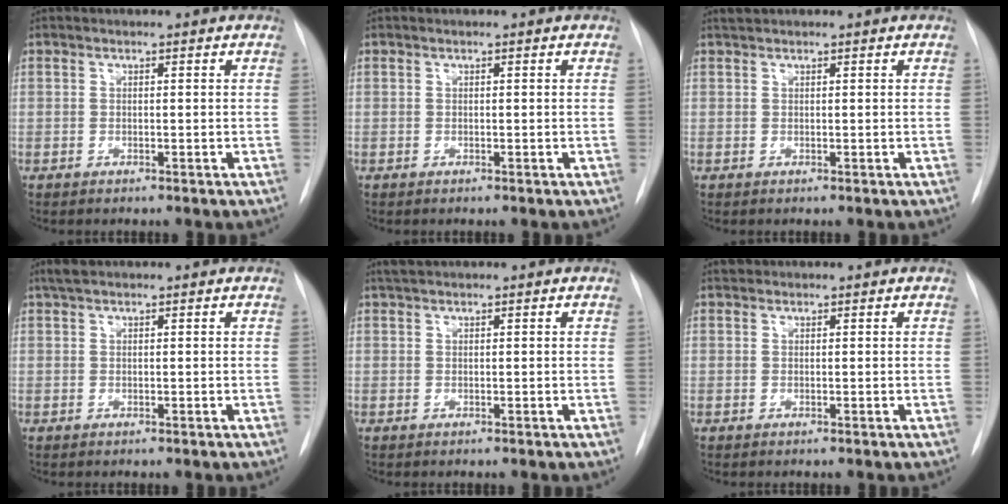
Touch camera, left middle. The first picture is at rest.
{"total": 0.0}
{"total": 0.7, "force": [0.7, -0.1, 0.1], "torque": [-0.009, 0.008, 0.017]}
{"total": 1.7, "force": [1.3, 0.3, 1.0], "torque": [-0.023, 0.014, 0.026]}
{"total": 1.3, "force": [1.2, 0.1, 0.5], "torque": [-0.017, 0.012, 0.026]}
{"total": 0.7, "force": [0.6, 0.3, -0.1], "torque": [-0.006, 0.008, 0.010]}